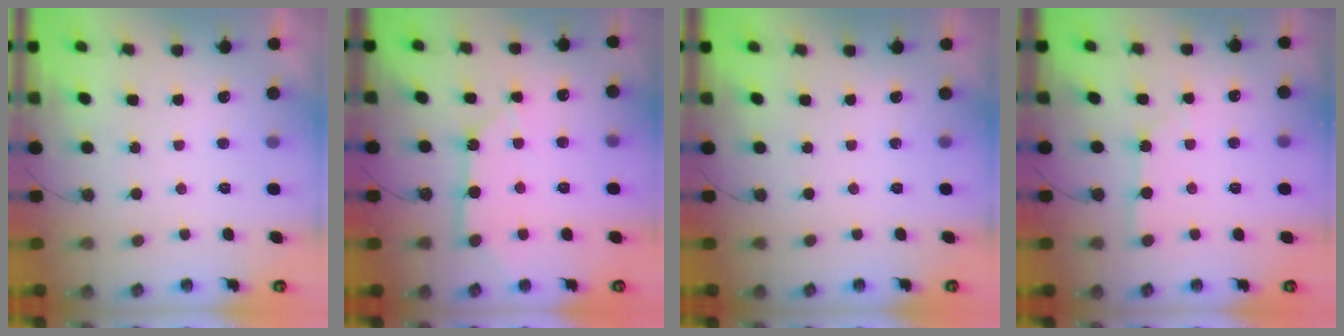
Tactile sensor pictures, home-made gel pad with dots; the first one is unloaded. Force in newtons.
{"total": 11.0, "press": 10.9, "slide": 1.0}
{"total": 0.0}
{"total": 1.9, "press": 1.9, "slide": 0.1}